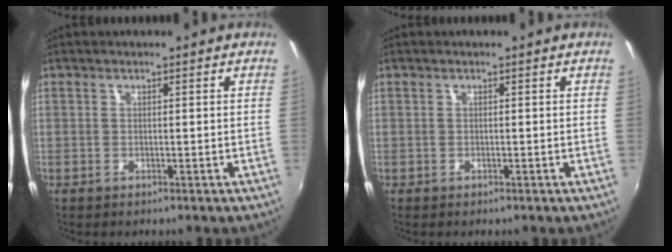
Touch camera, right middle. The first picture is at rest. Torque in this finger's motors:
{"motor_torque": [0.00, -0.03, -0.07, -0.01]}